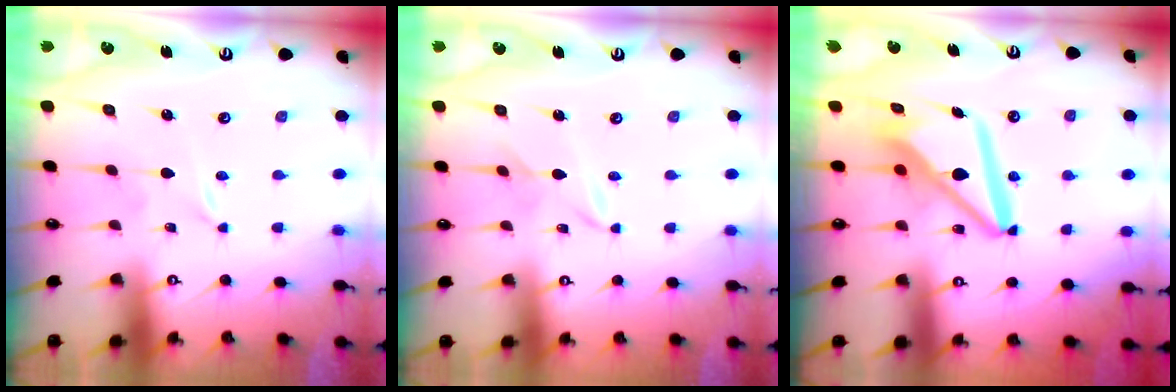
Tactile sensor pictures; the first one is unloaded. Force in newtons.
{"total": 2.4, "press": 2.4, "slide": 0.3}
{"total": 12.1, "press": 12.1, "slide": 1.4}